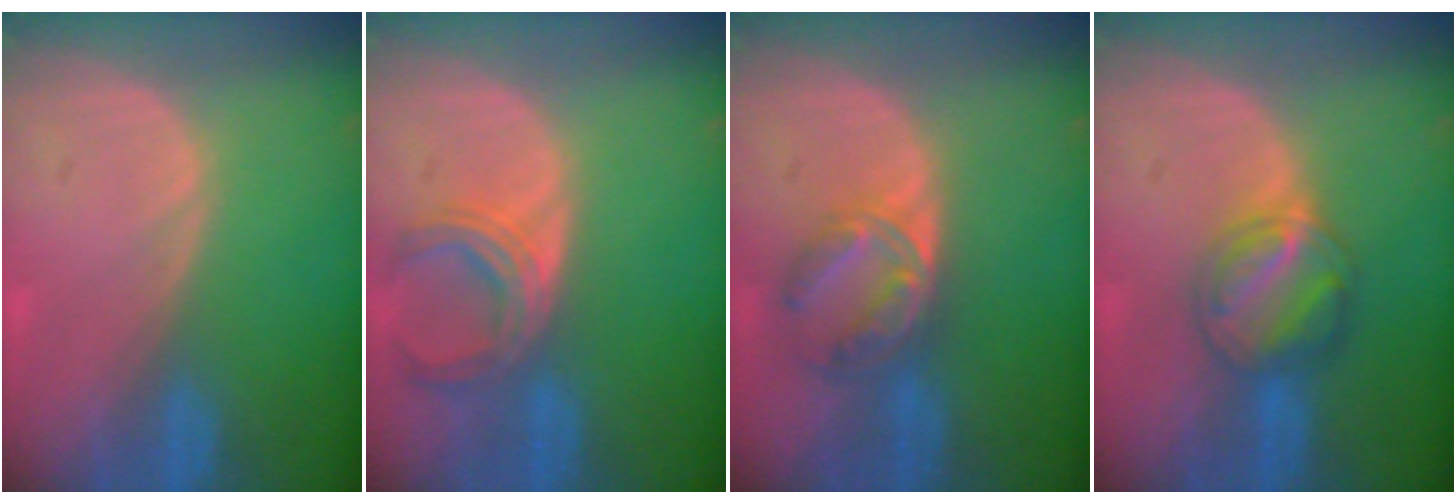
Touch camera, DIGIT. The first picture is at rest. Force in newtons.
{"total": 5.4, "press": 5.4, "slide": 0.2}
{"total": 6.4, "press": 5.8, "slide": 2.8}
{"total": 5.8, "press": 5.8, "slide": 0.6}